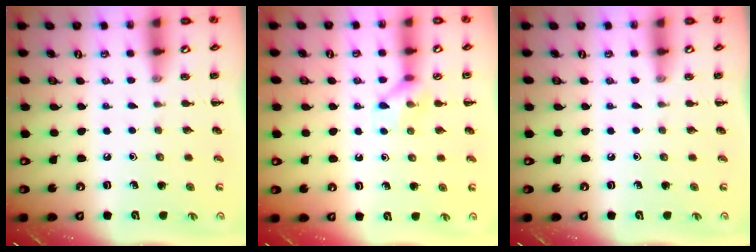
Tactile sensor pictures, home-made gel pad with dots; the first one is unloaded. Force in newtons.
{"total": 7.9, "press": 7.9, "slide": 0.4}
{"total": 0.0}